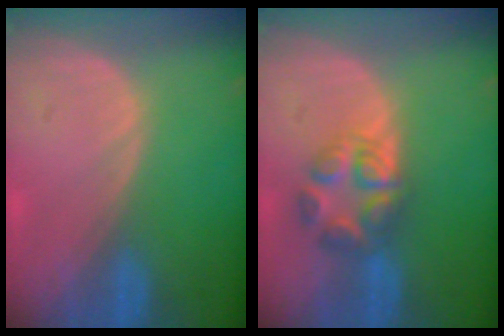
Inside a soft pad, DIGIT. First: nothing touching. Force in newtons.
{"total": 5.8, "press": 5.8, "slide": 0.1}